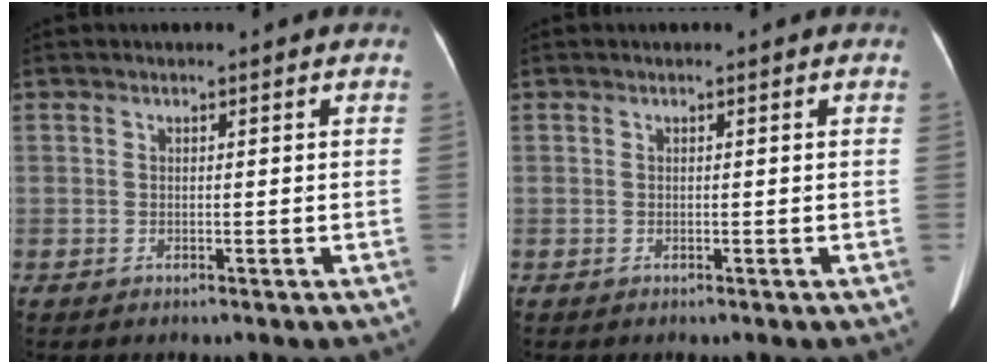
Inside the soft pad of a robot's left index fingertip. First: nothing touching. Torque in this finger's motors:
{"motor_torque": [-0.01, 0.01, 0.00, 0.00]}